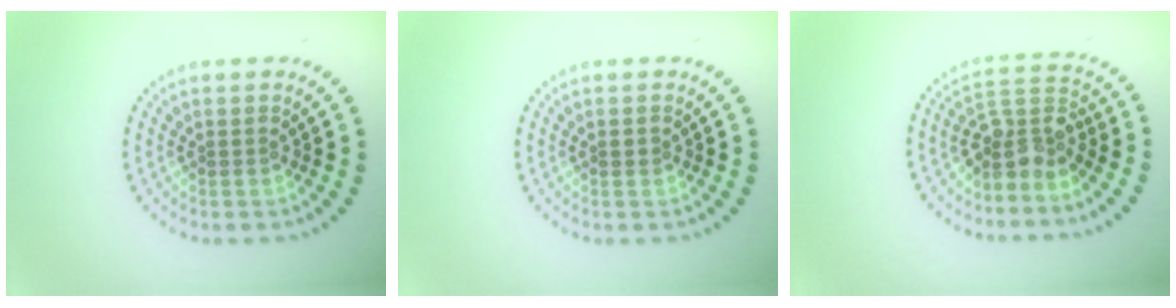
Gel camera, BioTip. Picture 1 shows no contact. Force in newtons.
{"total": 0.5, "press": 0.5, "slide": 0.0}
{"total": 3.7, "press": 3.1, "slide": 1.9}